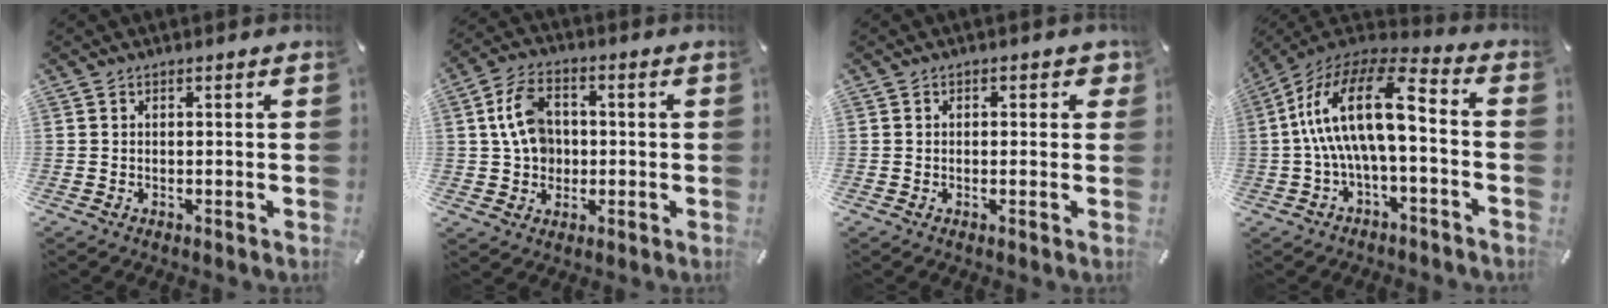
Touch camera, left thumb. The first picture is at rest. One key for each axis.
{"total": 9.1, "fx": 0.9, "fy": 7.2, "fz": 5.4, "tx": -0.115, "ty": 0.013, "tz": 0.020}
{"total": 1.3, "fx": -0.1, "fy": 1.0, "fz": 0.9, "tx": -0.002, "ty": 0.001, "tz": -0.007}
{"total": 17.5, "fx": 0.6, "fy": 6.8, "fz": 16.1, "tx": -0.312, "ty": 0.003, "tz": 0.008}